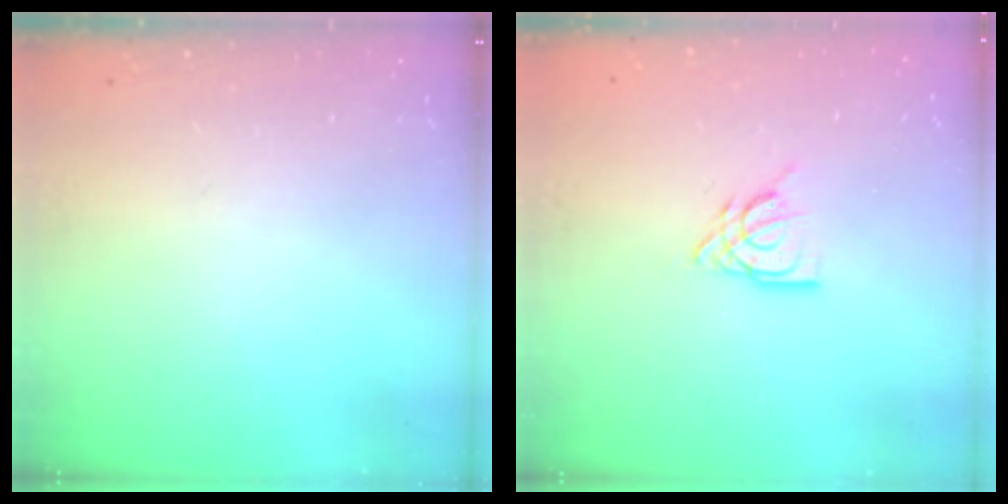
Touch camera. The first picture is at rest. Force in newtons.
{"total": 9.2, "press": 9.1, "slide": 0.8}